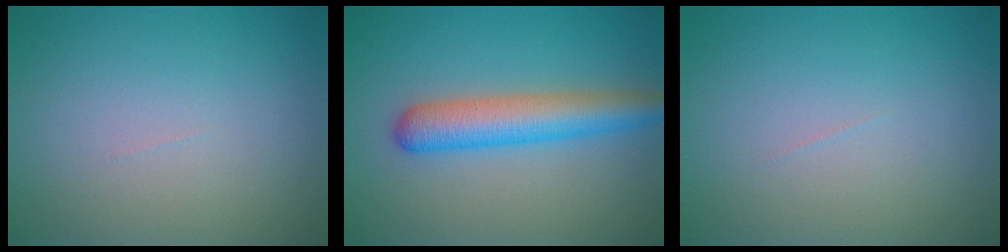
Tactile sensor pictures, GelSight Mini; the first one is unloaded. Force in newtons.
{"total": 5.0, "press": 5.0, "slide": 0.1}
{"total": 0.0}